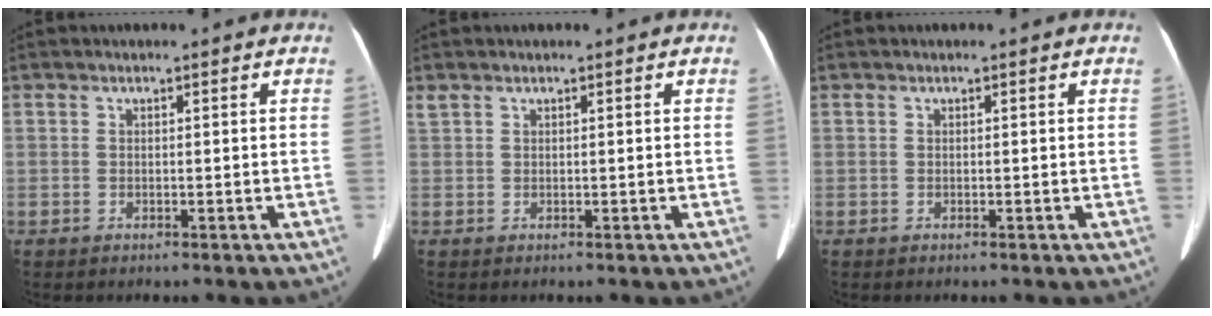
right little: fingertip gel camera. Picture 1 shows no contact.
{"total": 0.6, "force": [0.5, 0.2, 0.2], "torque": [-0.014, 0.014, 0.019]}
{"total": 0.0}